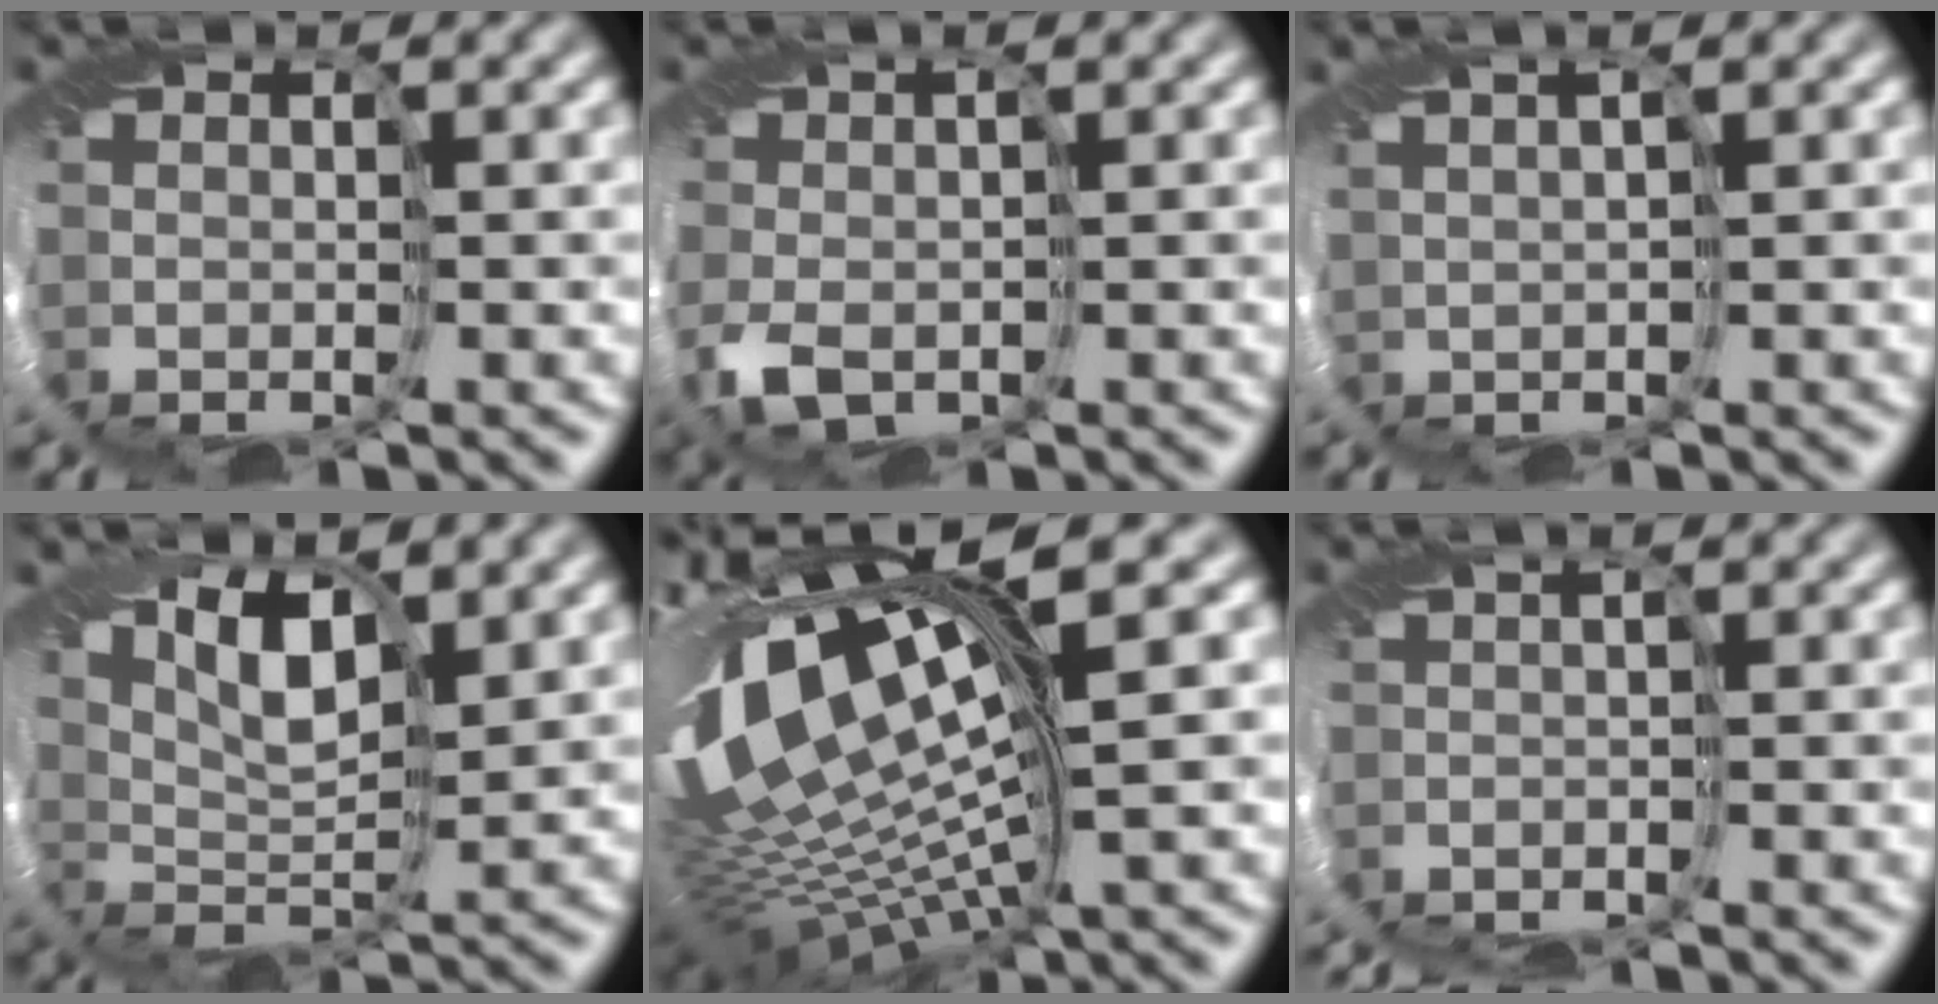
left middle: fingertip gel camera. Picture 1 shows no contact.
{"total": 3.4, "force": [-1.1, 2.1, 2.4], "torque": [-0.063, 0.000, -0.022]}
{"total": 2.4, "force": [1.4, 1.1, 1.5], "torque": [-0.034, 0.012, 0.024]}
{"total": 6.3, "force": [3.0, 2.7, 4.9], "torque": [-0.092, 0.011, 0.049]}
{"total": 16.9, "force": [2.9, 6.4, 15.4], "torque": [-0.289, -0.027, 0.091]}
{"total": 1.6, "force": [-1.3, 0.6, 0.8], "torque": [-0.011, -0.007, -0.027]}